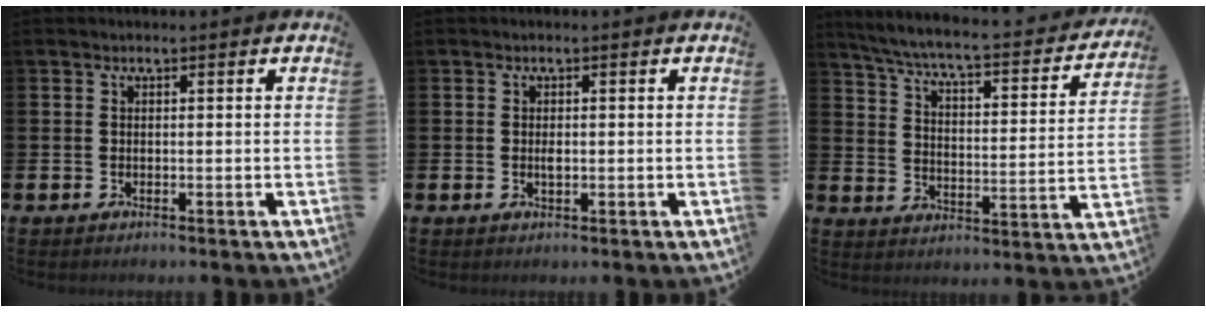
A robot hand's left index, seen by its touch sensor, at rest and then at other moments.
{"total": 0.9, "force": [0.0, 0.4, 0.8], "torque": [-0.016, 0.000, 0.000]}
{"total": 5.5, "force": [4.8, 0.6, 2.6], "torque": [-0.081, -0.041, 0.073]}